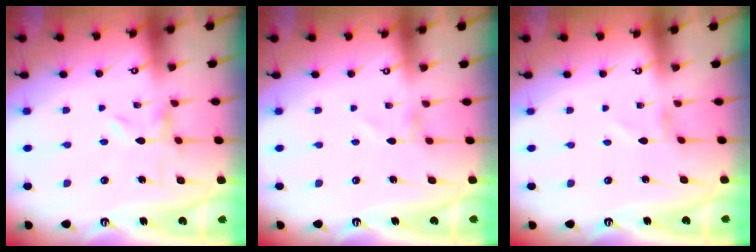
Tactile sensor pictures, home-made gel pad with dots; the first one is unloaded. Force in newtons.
{"total": 0.8, "press": 0.7, "slide": 0.3}
{"total": 0.7, "press": 0.7, "slide": 0.2}